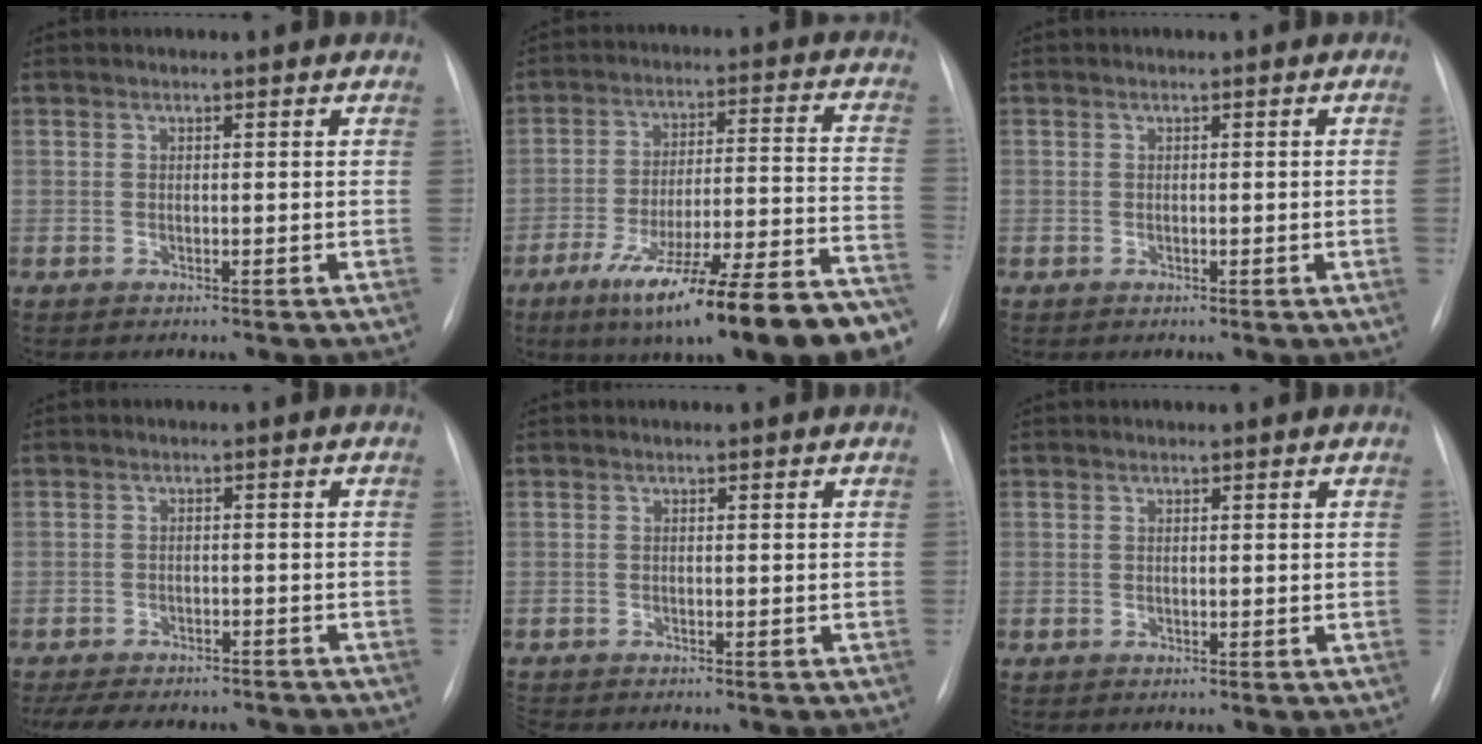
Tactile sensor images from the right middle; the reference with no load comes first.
{"total": 23.6, "force": [-16.8, 2.2, 16.4], "torque": [-0.181, 0.010, -0.261]}
{"total": 1.2, "force": [-0.1, -0.2, 1.2], "torque": [-0.030, 0.001, 0.003]}
{"total": 11.5, "force": [-9.9, 4.2, 4.3], "torque": [-0.081, 0.001, -0.127]}
{"total": 0.6, "force": [-0.6, 0.0, 0.0], "torque": [0.000, -0.003, -0.011]}
{"total": 0.0}